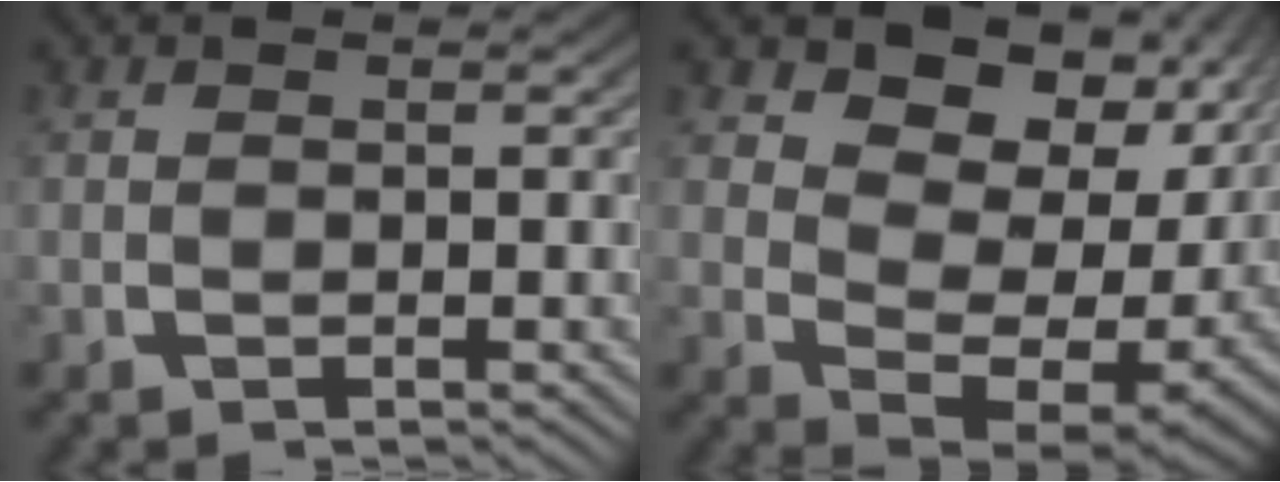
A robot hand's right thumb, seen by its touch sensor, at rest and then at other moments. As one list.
[{"total": 11.3, "force": [1.7, 7.6, 8.2], "torque": [-0.136, -0.013, 0.020]}]